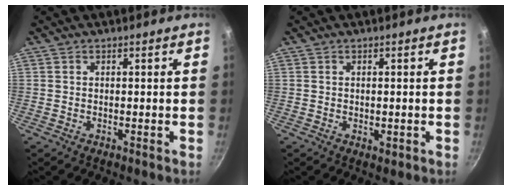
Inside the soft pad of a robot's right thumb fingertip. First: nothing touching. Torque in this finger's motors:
{"motor_torque": [-0.31, -0.01, -0.22, 0.09, -0.08]}